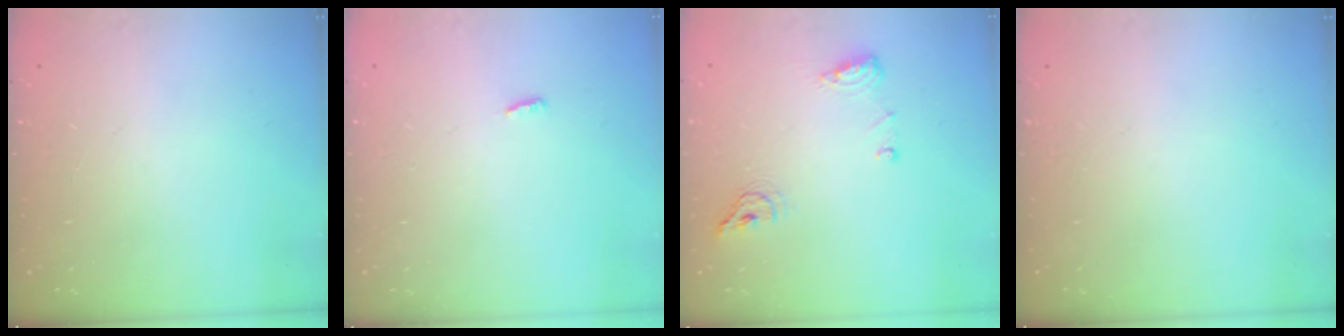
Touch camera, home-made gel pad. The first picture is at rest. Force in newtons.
{"total": 2.8, "press": 2.7, "slide": 0.8}
{"total": 8.2, "press": 8.1, "slide": 1.5}
{"total": 0.0}